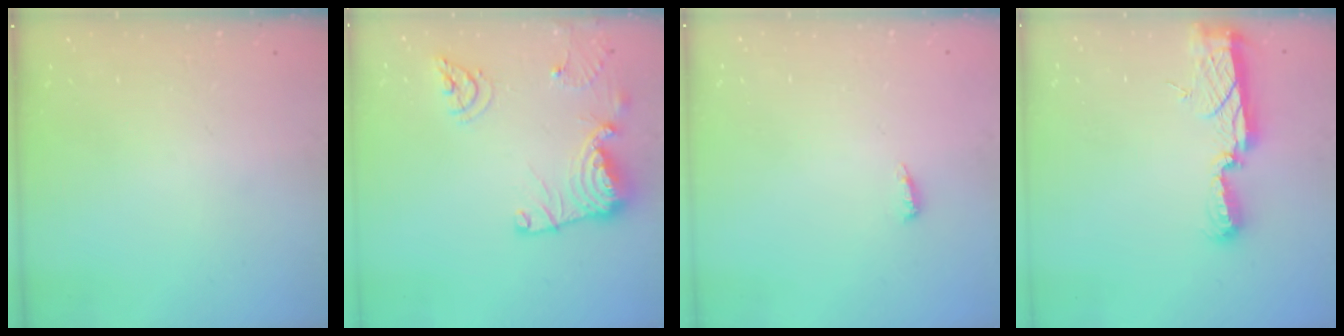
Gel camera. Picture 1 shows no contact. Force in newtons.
{"total": 14.1, "press": 14.0, "slide": 1.1}
{"total": 4.6, "press": 4.5, "slide": 0.9}
{"total": 9.0, "press": 8.9, "slide": 0.8}